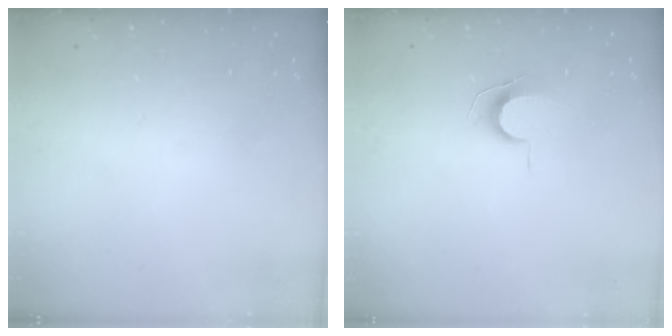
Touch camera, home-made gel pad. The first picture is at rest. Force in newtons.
{"total": 6.9, "press": 6.8, "slide": 0.7}